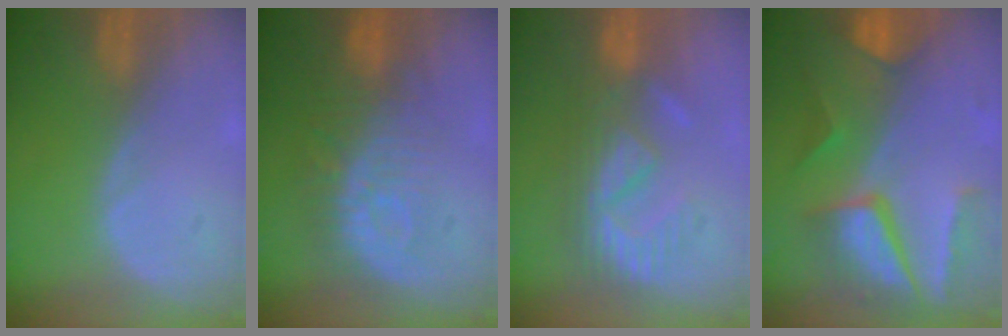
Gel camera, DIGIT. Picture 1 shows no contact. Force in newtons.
{"total": 9.6, "press": 8.7, "slide": 4.0}
{"total": 8.3, "press": 7.7, "slide": 3.1}
{"total": 10.3, "press": 8.8, "slide": 5.5}